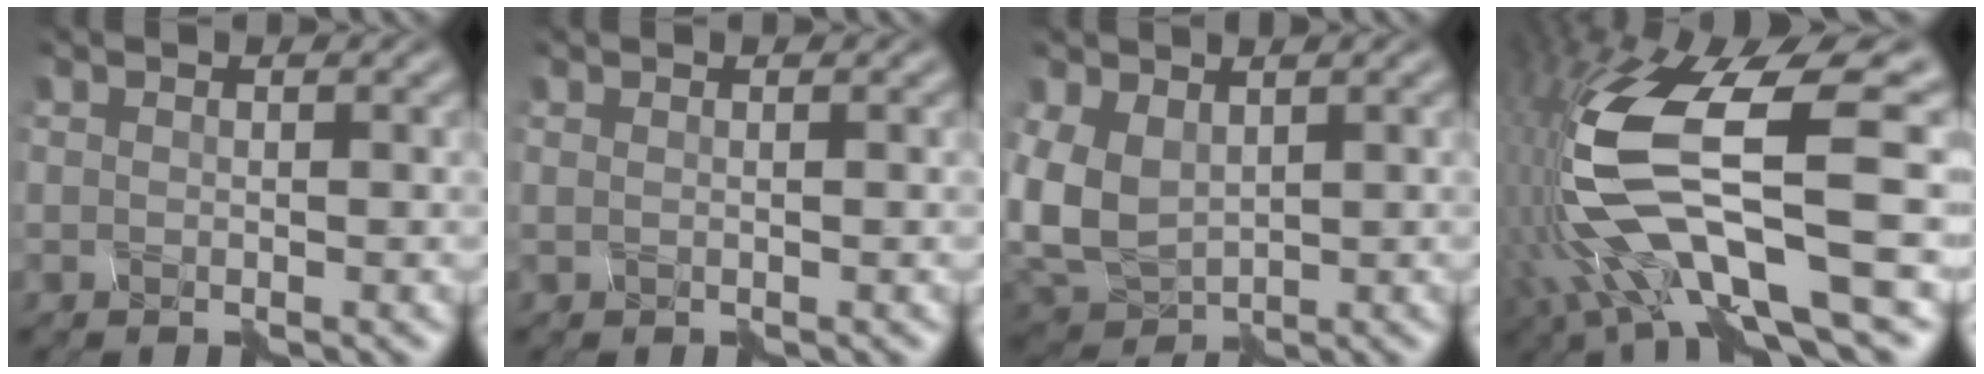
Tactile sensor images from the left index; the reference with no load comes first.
{"total": 0.8, "force": [0.4, 0.3, 0.6], "torque": [-0.001, 0.006, -0.010]}
{"total": 5.0, "force": [0.5, 3.6, 3.5], "torque": [-0.092, -0.004, 0.004]}
{"total": 13.4, "force": [-2.0, 4.2, 12.5], "torque": [-0.274, -0.018, -0.032]}